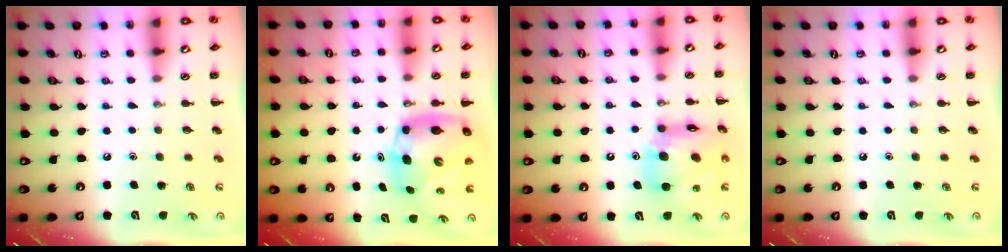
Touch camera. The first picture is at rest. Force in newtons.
{"total": 8.4, "press": 8.1, "slide": 2.3}
{"total": 14.8, "press": 14.2, "slide": 4.0}
{"total": 0.0}